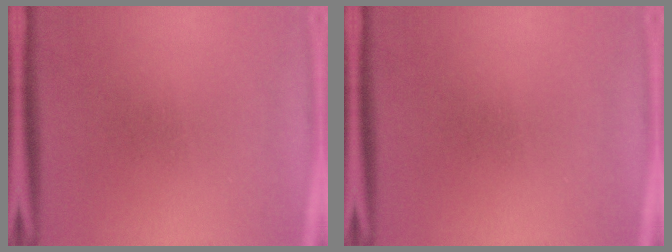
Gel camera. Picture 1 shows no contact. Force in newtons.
{"total": 0.0}